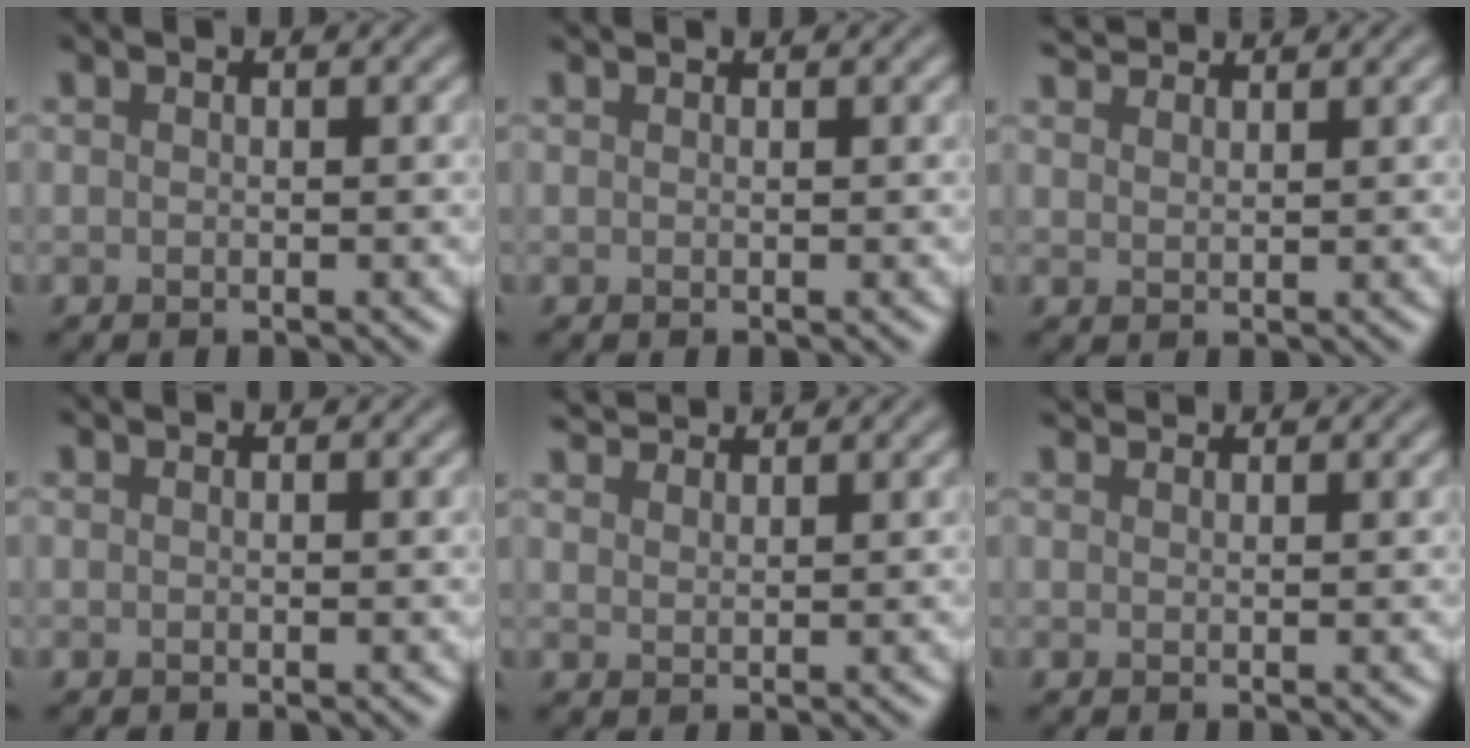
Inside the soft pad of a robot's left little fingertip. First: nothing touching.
{"total": 0.7, "force": [0.7, 0.1, 0.2], "torque": [-0.004, -0.005, 0.004]}
{"total": 2.7, "force": [2.6, 0.3, 0.6], "torque": [-0.013, 0.006, 0.046]}
{"total": 0.0}
{"total": 3.0, "force": [2.9, 0.4, 0.7], "torque": [-0.018, 0.008, 0.050]}
{"total": 2.5, "force": [2.4, 0.3, 0.7], "torque": [-0.013, -0.003, 0.028]}